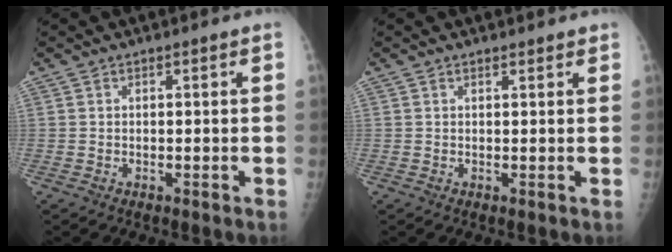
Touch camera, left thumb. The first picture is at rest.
{"total": 1.1, "force": [1.0, 0.4, 0.4], "torque": [-0.001, -0.004, 0.014]}